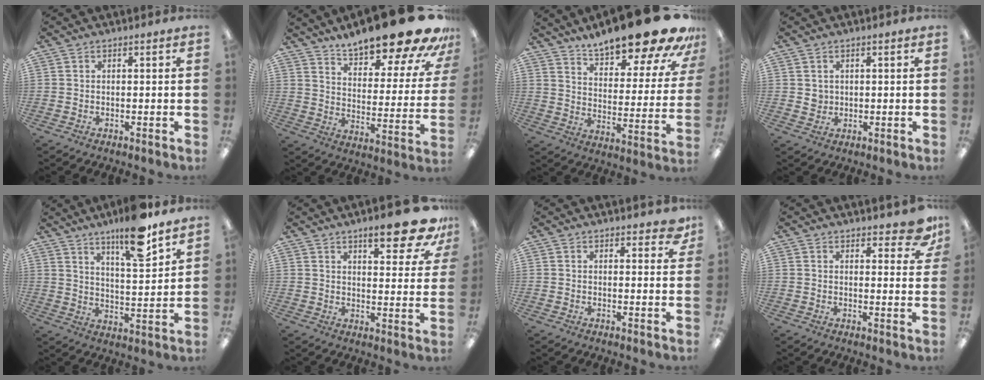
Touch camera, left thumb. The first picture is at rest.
{"total": 19.5, "force": [16.2, 4.5, 9.9], "torque": [-0.142, -0.116, 0.266]}
{"total": 19.1, "force": [16.2, 4.1, 9.2], "torque": [-0.132, -0.121, 0.269]}
{"total": 2.1, "force": [0.8, 1.9, 0.2], "torque": [0.000, 0.000, 0.011]}
{"total": 13.6, "force": [10.3, 2.7, 8.3], "torque": [-0.123, -0.062, 0.169]}
{"total": 14.1, "force": [9.9, 3.6, 9.3], "torque": [-0.115, -0.065, 0.156]}
{"total": 3.1, "force": [2.5, 1.1, 1.5], "torque": [-0.010, -0.011, 0.040]}
{"total": 5.6, "force": [4.6, 1.7, 2.7], "torque": [-0.023, -0.029, 0.077]}